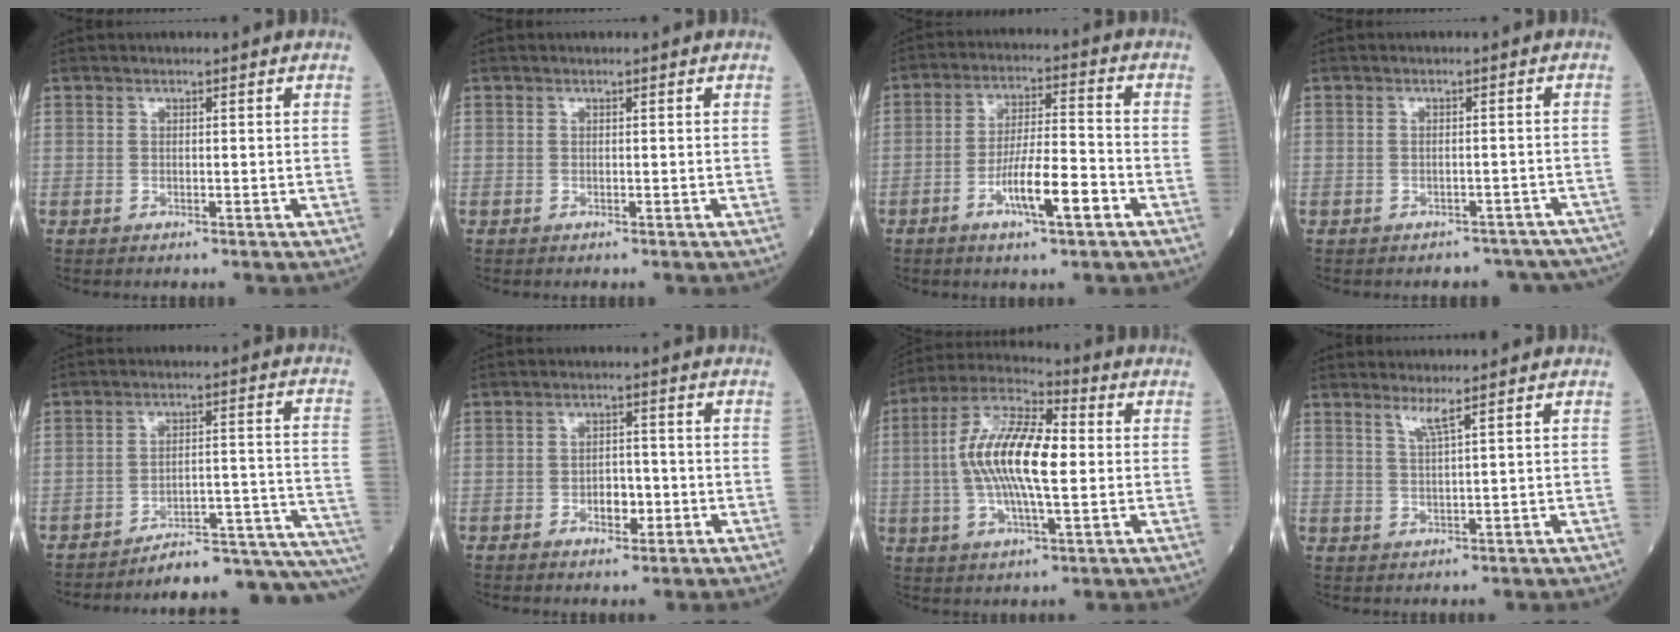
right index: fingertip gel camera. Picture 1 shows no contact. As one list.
[{"total": 0.0}, {"total": 8.9, "force": [-4.1, 1.2, 7.9], "torque": [-0.144, -0.001, -0.069]}, {"total": 9.8, "force": [-8.6, 4.5, 1.4], "torque": [-0.003, 0.023, -0.083]}, {"total": 16.8, "force": [-16.3, 0.1, 4.1], "torque": [-0.001, 0.045, -0.214]}, {"total": 3.5, "force": [-1.2, 1.9, 2.6], "torque": [-0.037, 0.004, -0.017]}, {"total": 14.7, "force": [0.4, 4.1, 14.1], "torque": [-0.284, 0.016, 0.003]}, {"total": 2.2, "force": [1.5, -0.7, 1.4], "torque": [-0.030, -0.012, 0.033]}]